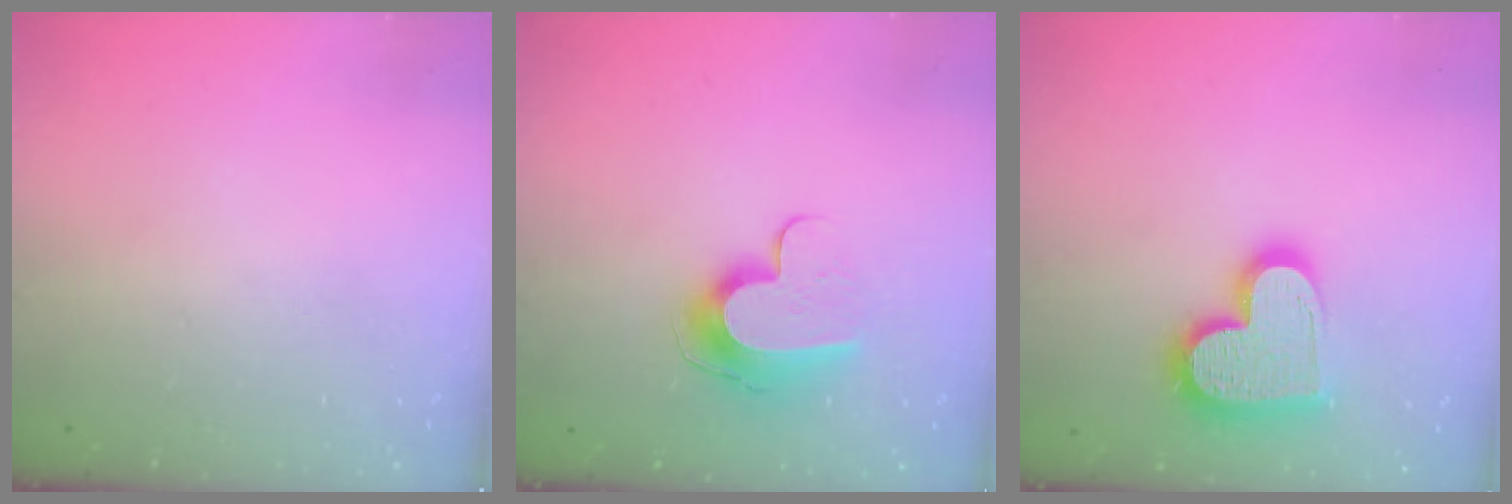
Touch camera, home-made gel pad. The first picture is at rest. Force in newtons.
{"total": 10.4, "press": 10.4, "slide": 0.3}
{"total": 17.9, "press": 17.8, "slide": 1.3}